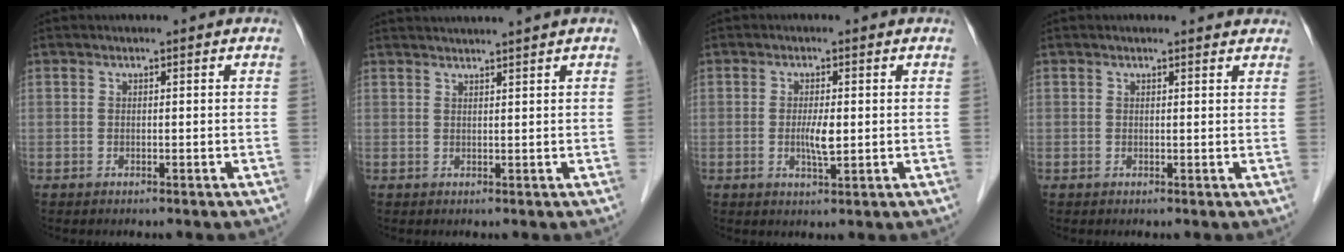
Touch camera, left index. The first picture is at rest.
{"total": 5.7, "force": [5.2, -1.4, 2.0], "torque": [-0.021, 0.019, 0.066]}
{"total": 3.0, "force": [-0.1, 0.5, 3.0], "torque": [-0.059, -0.004, 0.001]}
{"total": 3.8, "force": [3.6, 0.7, 1.0], "torque": [-0.014, 0.009, 0.030]}